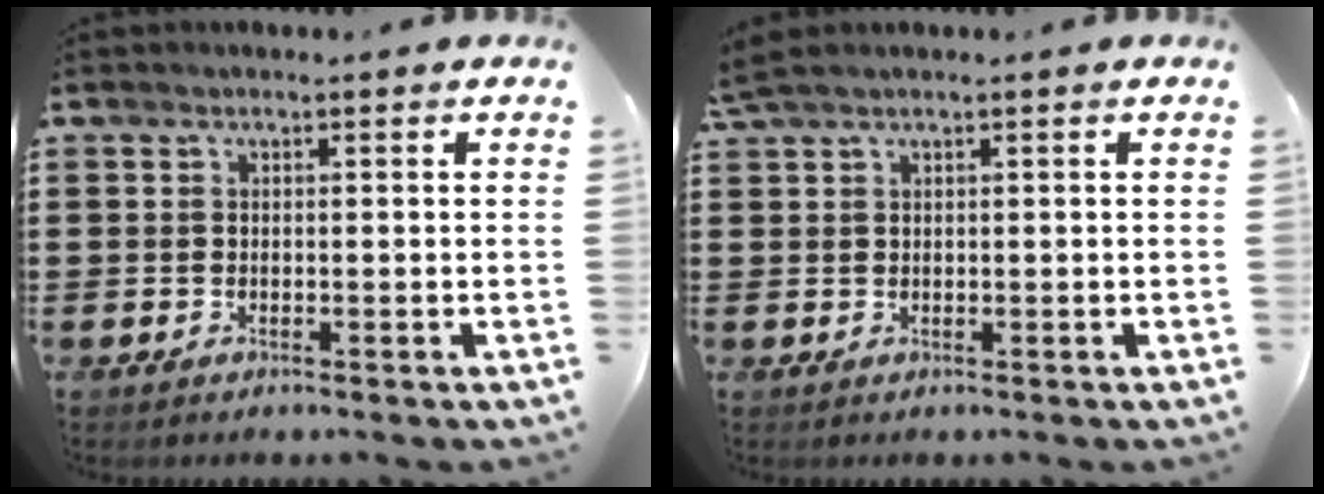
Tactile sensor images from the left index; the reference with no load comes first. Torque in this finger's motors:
{"motor_torque": [0.72, -0.83, 0.04, 0.02]}